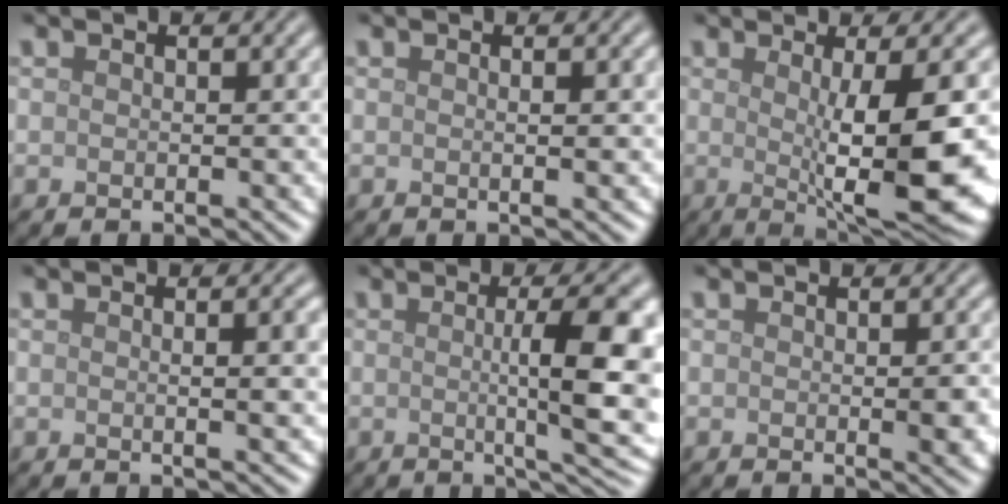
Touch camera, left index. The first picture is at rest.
{"total": 1.3, "force": [0.1, 0.3, 1.3], "torque": [-0.015, 0.003, -0.001]}
{"total": 10.4, "force": [-0.5, 2.1, 10.2], "torque": [-0.140, -0.013, -0.001]}
{"total": 3.5, "force": [0.3, 1.0, 3.4], "torque": [-0.035, 0.006, 0.002]}
{"total": 8.3, "force": [0.1, 1.9, 8.1], "torque": [-0.105, -0.001, 0.003]}
{"total": 2.7, "force": [-0.2, 0.6, 2.7], "torque": [-0.031, -0.001, -0.001]}